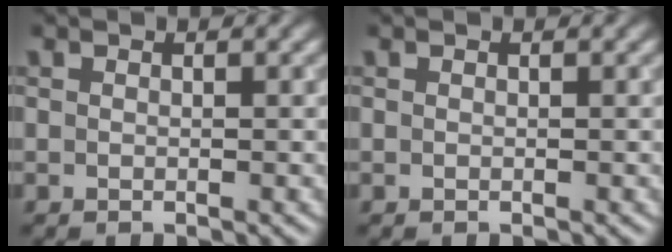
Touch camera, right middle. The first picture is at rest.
{"total": 0.0}